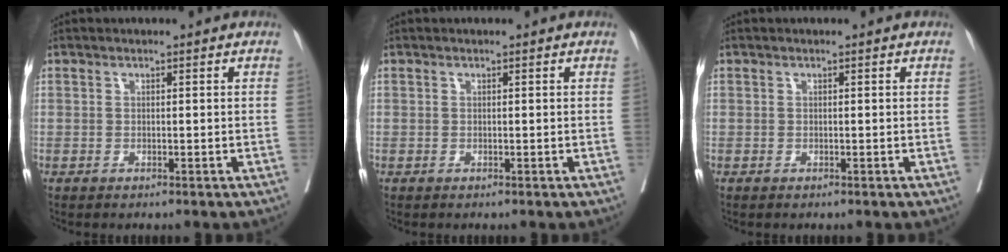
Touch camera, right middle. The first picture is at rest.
{"total": 0.0}
{"total": 0.0}